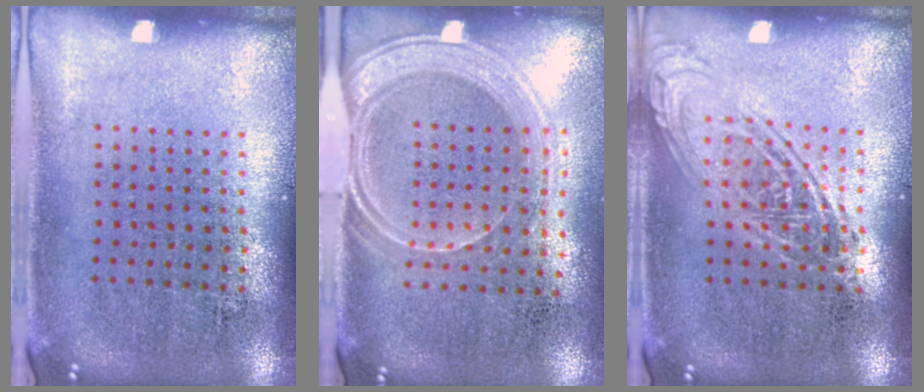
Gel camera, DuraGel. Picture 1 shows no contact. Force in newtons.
{"total": 1.8, "press": 1.5, "slide": 0.9}
{"total": 1.6, "press": 1.6, "slide": 0.1}